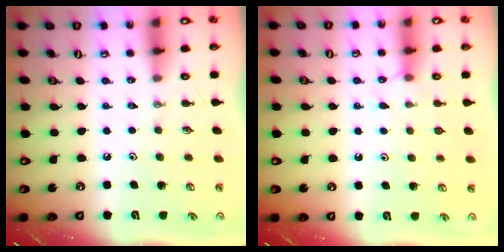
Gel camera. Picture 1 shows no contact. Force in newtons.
{"total": 3.5, "press": 3.5, "slide": 0.6}